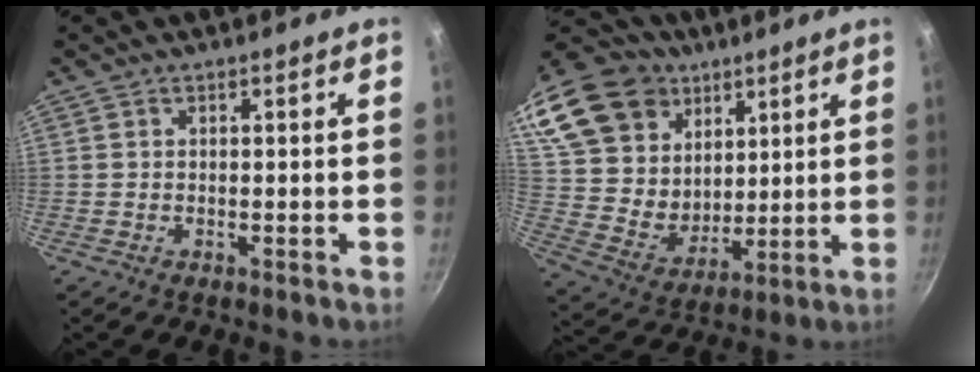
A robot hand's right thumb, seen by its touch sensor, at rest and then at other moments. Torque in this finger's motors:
{"motor_torque": [-0.80, 1.47, 0.06, 0.26, 0.09]}